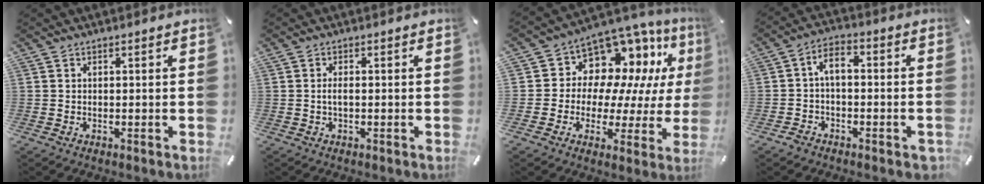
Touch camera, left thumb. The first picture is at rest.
{"total": 2.0, "force": [-0.2, 0.6, 2.0], "torque": [-0.036, -0.002, -0.004]}
{"total": 11.0, "force": [6.8, 8.1, 3.1], "torque": [-0.061, -0.077, 0.126]}
{"total": 5.8, "force": [-0.7, 4.2, 4.0], "torque": [-0.074, 0.019, -0.012]}